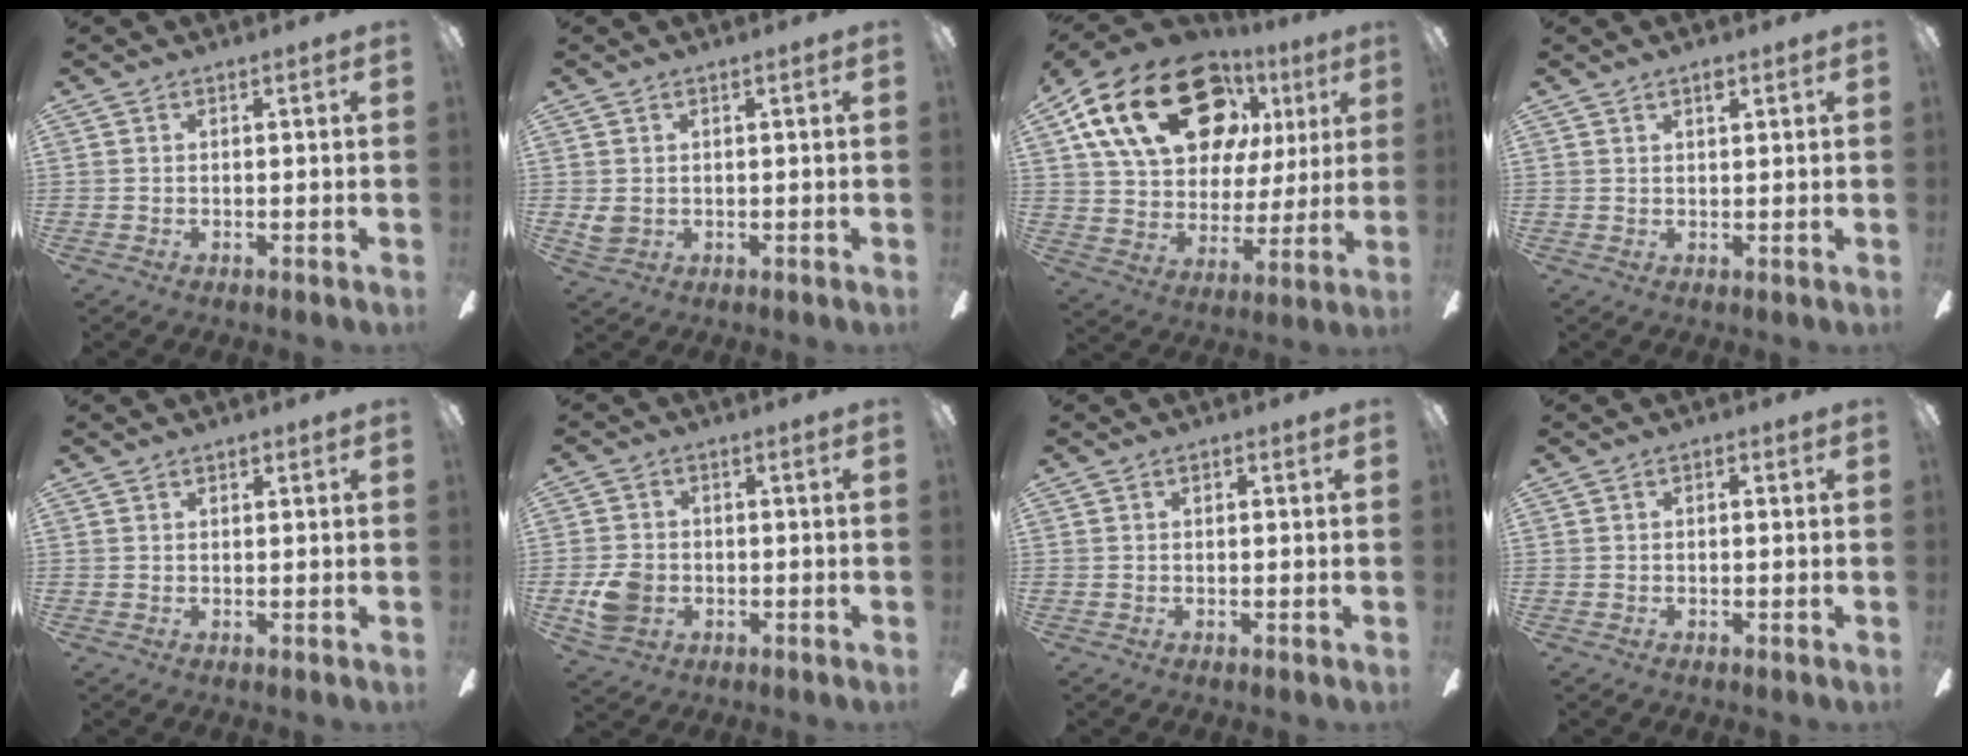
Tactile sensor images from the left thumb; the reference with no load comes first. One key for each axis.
{"total": 2.5, "fx": 0.4, "fy": 2.1, "fz": 1.3, "tx": -0.017, "ty": 0.000, "tz": 0.006}
{"total": 25.8, "fx": 12.6, "fy": 15.8, "fz": 16.1, "tx": -0.282, "ty": -0.051, "tz": 0.229}
{"total": 1.8, "fx": 1.3, "fy": 0.8, "fz": 1.1, "tx": -0.007, "ty": -0.004, "tz": 0.019}
{"total": 0.7, "fx": 0.5, "fy": 0.5, "fz": 0.3, "tx": 0.003, "ty": -0.001, "tz": 0.007}
{"total": 6.8, "fx": -1.9, "fy": 5.5, "fz": 3.5, "tx": -0.063, "ty": 0.009, "tz": -0.035}
{"total": 0.7, "fx": 0.0, "fy": 0.5, "fz": 0.4, "tx": -0.008, "ty": 0.006, "tz": -0.002}
{"total": 0.9, "fx": -0.5, "fy": 0.5, "fz": 0.4, "tx": -0.008, "ty": 0.004, "tz": -0.010}